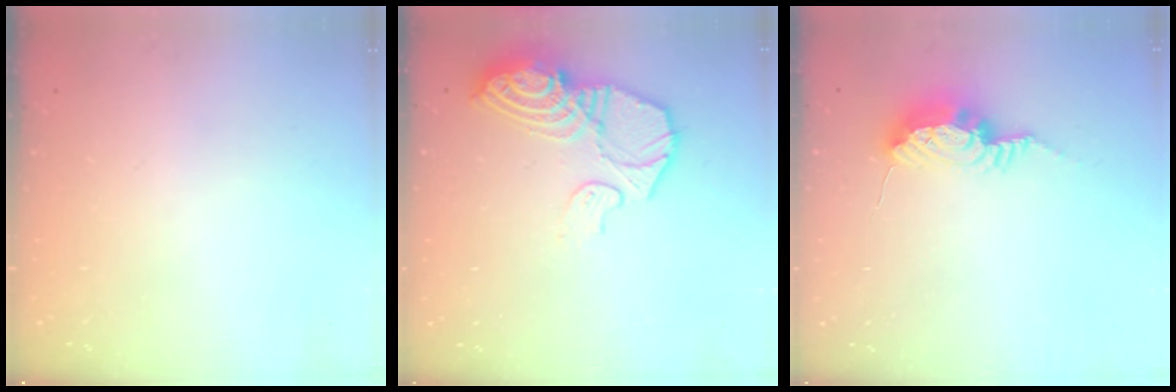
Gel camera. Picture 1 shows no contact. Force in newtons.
{"total": 14.5, "press": 14.4, "slide": 1.5}
{"total": 9.1, "press": 9.1, "slide": 0.3}